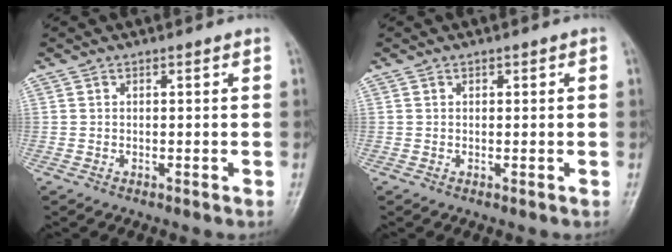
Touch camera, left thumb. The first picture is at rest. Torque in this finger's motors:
{"motor_torque": [-0.34, 0.10, -0.43, -0.13, 0.04]}